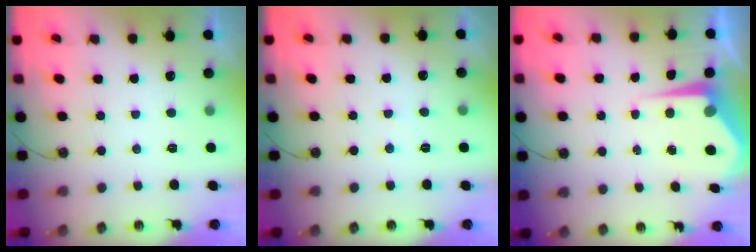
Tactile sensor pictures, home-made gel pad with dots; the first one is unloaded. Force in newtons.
{"total": 3.8, "press": 3.7, "slide": 0.7}
{"total": 6.8, "press": 6.8, "slide": 0.5}